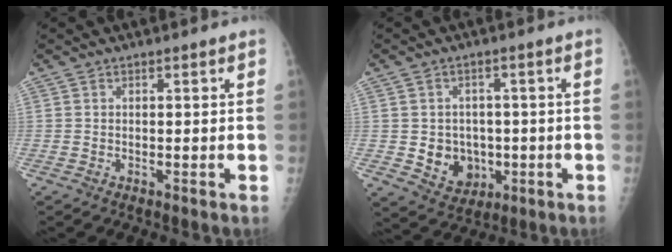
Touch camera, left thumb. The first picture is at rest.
{"total": 7.4, "force": [-1.1, 6.4, 3.5], "torque": [-0.019, 0.003, -0.002]}